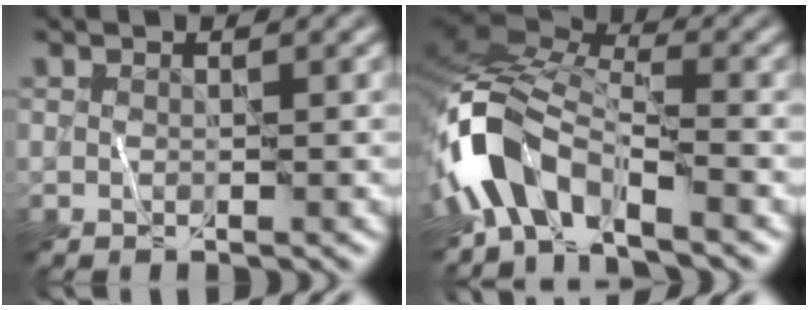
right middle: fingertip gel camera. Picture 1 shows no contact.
{"total": 7.7, "force": [-4.8, 3.4, 4.9], "torque": [-0.088, 0.009, -0.112]}